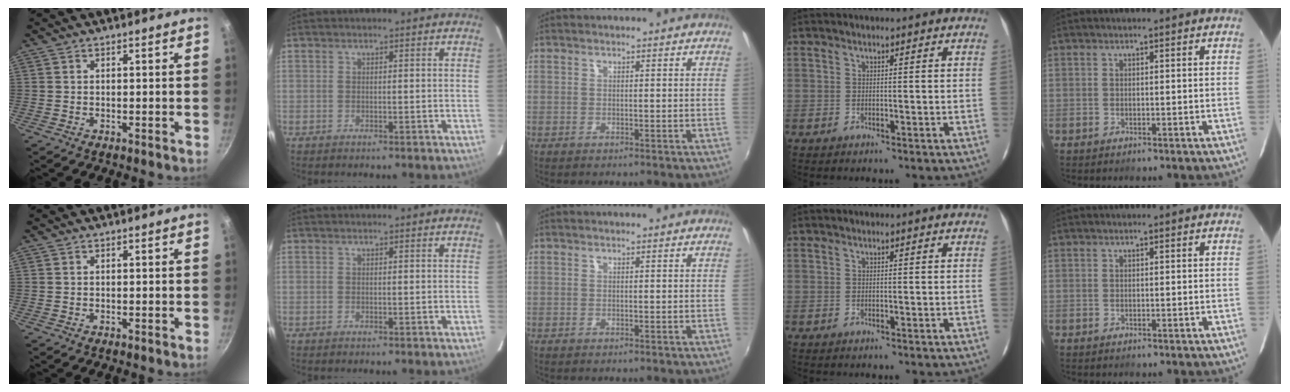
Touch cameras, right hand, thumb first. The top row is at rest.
{}